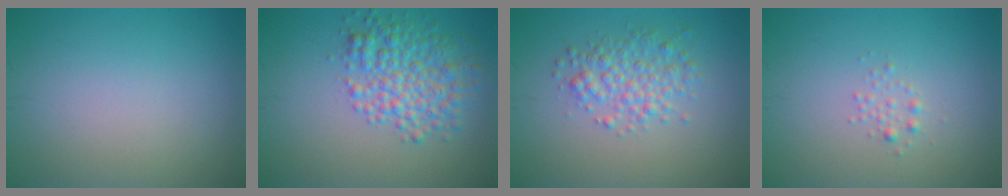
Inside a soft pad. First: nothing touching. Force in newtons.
{"total": 5.2, "press": 5.2, "slide": 0.0}
{"total": 3.2, "press": 3.2, "slide": 0.1}
{"total": 0.9, "press": 0.9, "slide": 0.0}